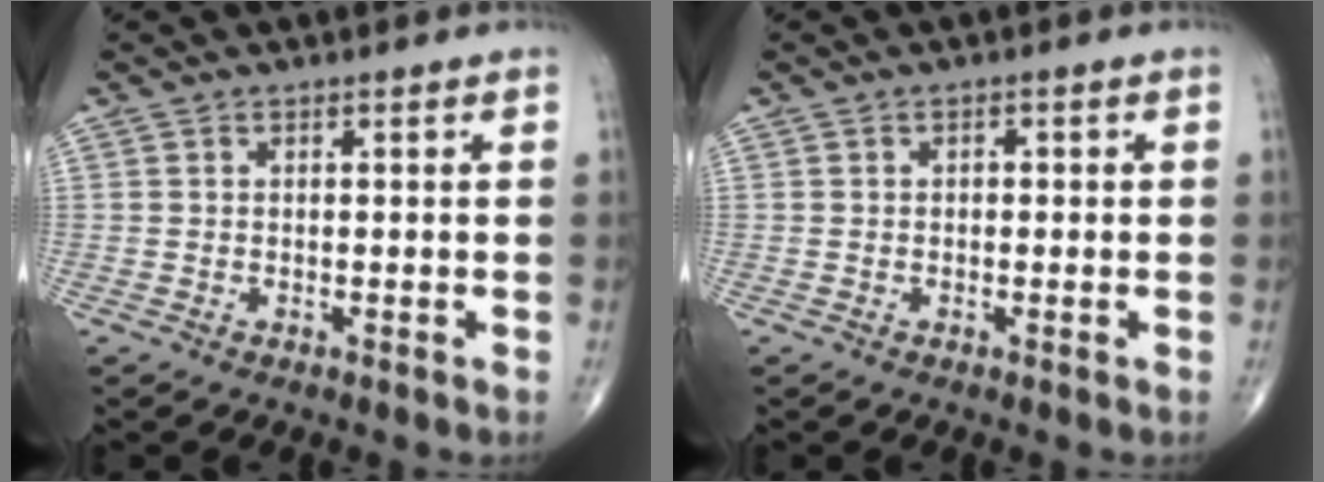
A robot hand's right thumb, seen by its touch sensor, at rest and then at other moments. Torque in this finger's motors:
{"motor_torque": [-0.18, -0.42, 0.29, -0.05, 0.07]}